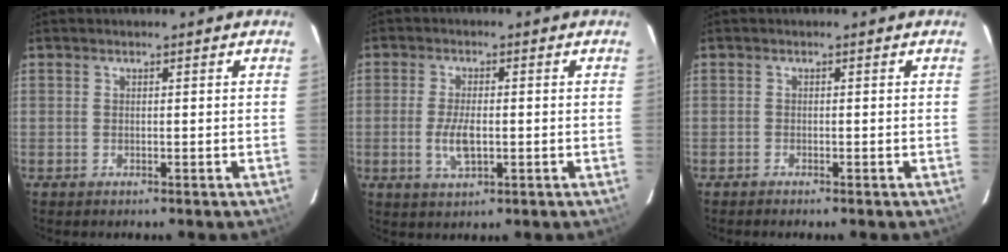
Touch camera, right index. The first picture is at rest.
{"total": 5.4, "force": [-1.1, 2.3, 4.8], "torque": [-0.100, -0.005, -0.019]}
{"total": 0.7, "force": [-0.6, 0.1, 0.2], "torque": [-0.008, -0.001, -0.012]}